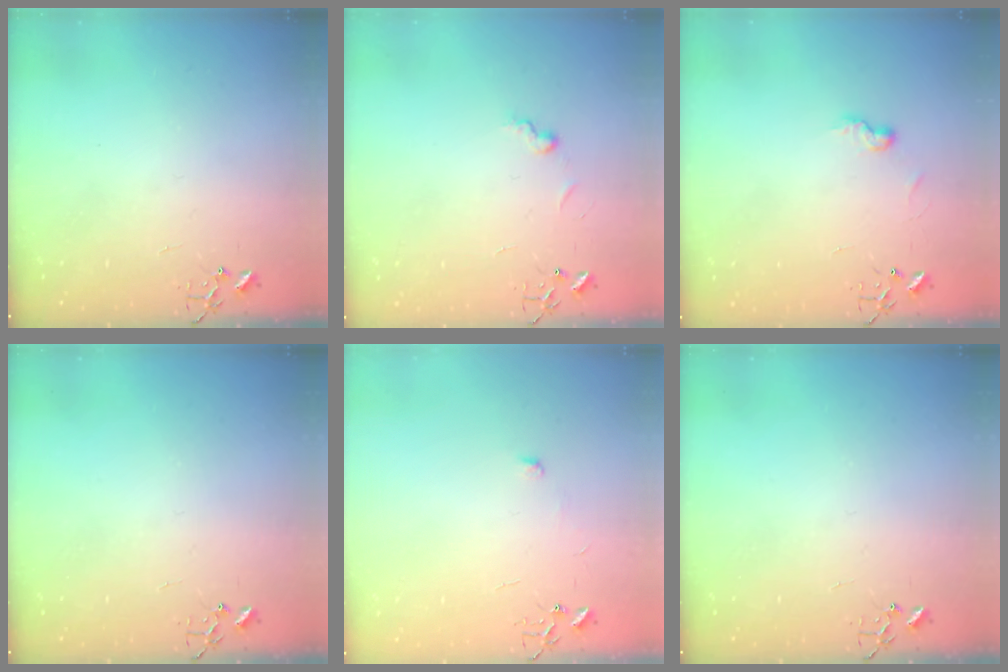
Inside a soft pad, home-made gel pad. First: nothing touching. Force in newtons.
{"total": 6.1, "press": 6.1, "slide": 0.6}
{"total": 6.0, "press": 6.0, "slide": 0.7}
{"total": 0.0}
{"total": 4.4, "press": 4.3, "slide": 0.5}
{"total": 0.0}